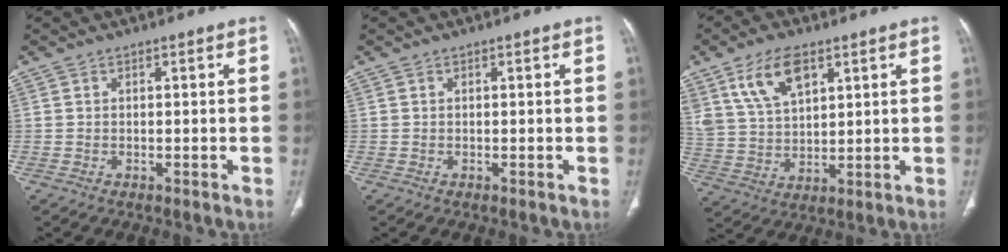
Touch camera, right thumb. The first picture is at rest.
{"total": 0.0}
{"total": 11.1, "force": [6.0, 5.8, 7.3], "torque": [-0.128, -0.018, 0.126]}